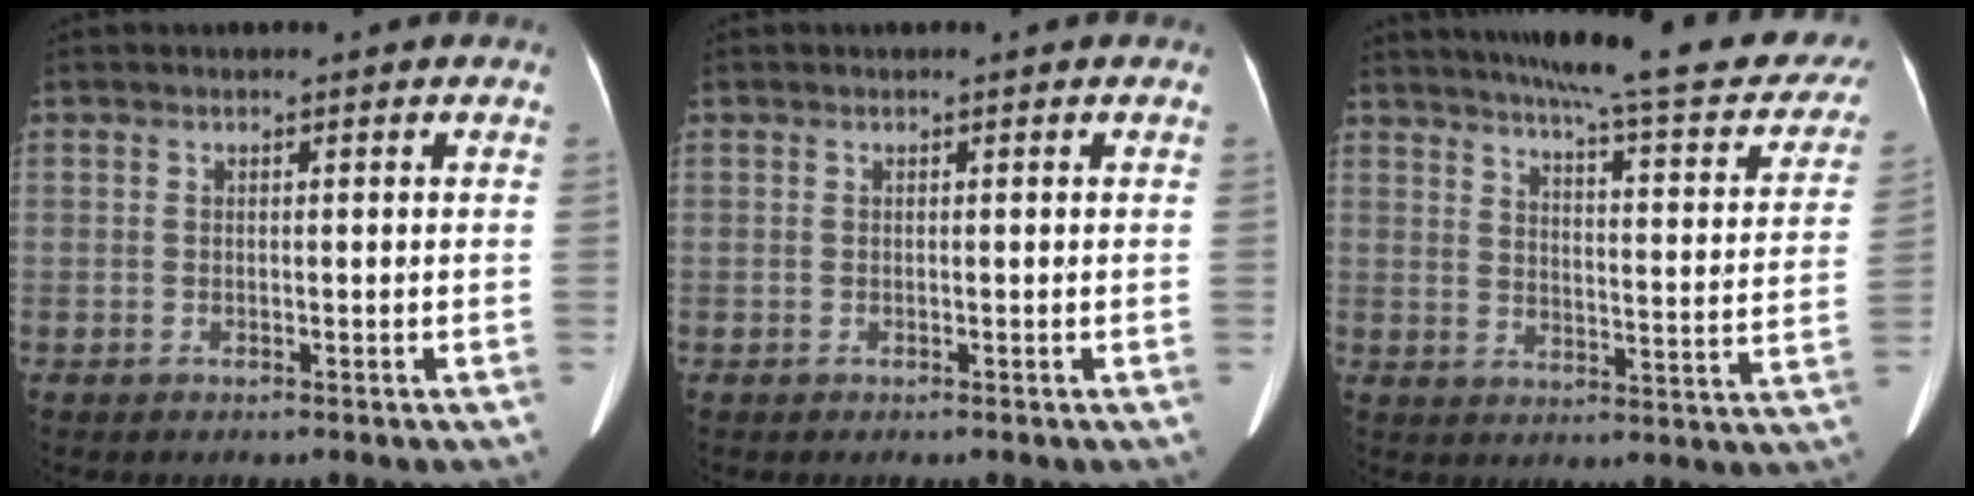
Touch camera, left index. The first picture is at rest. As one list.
[{"total": 0.0}, {"total": 25.2, "force": [21.6, 3.1, 12.7], "torque": [-0.174, -0.045, 0.257]}]